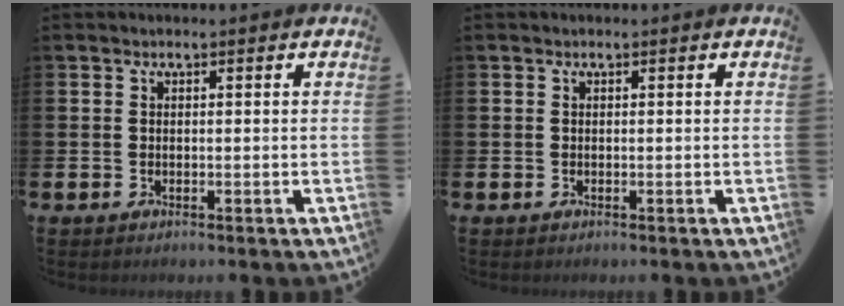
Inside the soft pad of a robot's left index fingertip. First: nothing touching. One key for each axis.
{"total": 0.0}